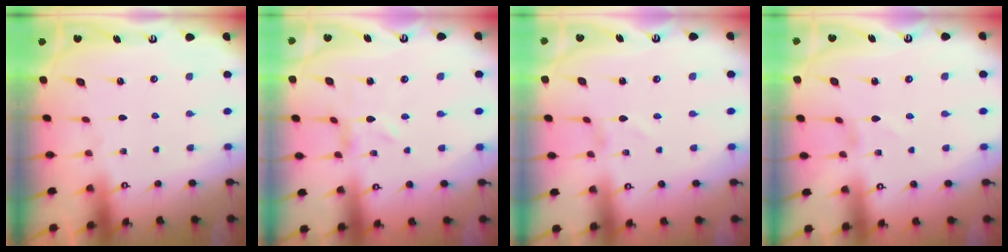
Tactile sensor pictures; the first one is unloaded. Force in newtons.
{"total": 0.0}
{"total": 1.5, "press": 1.5, "slide": 0.1}
{"total": 1.1, "press": 1.1, "slide": 0.1}